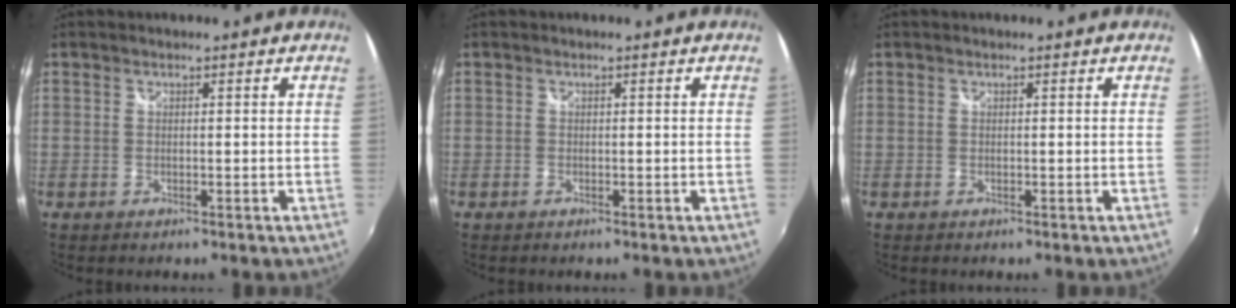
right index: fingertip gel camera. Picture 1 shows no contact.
{"total": 0.0}
{"total": 0.0}